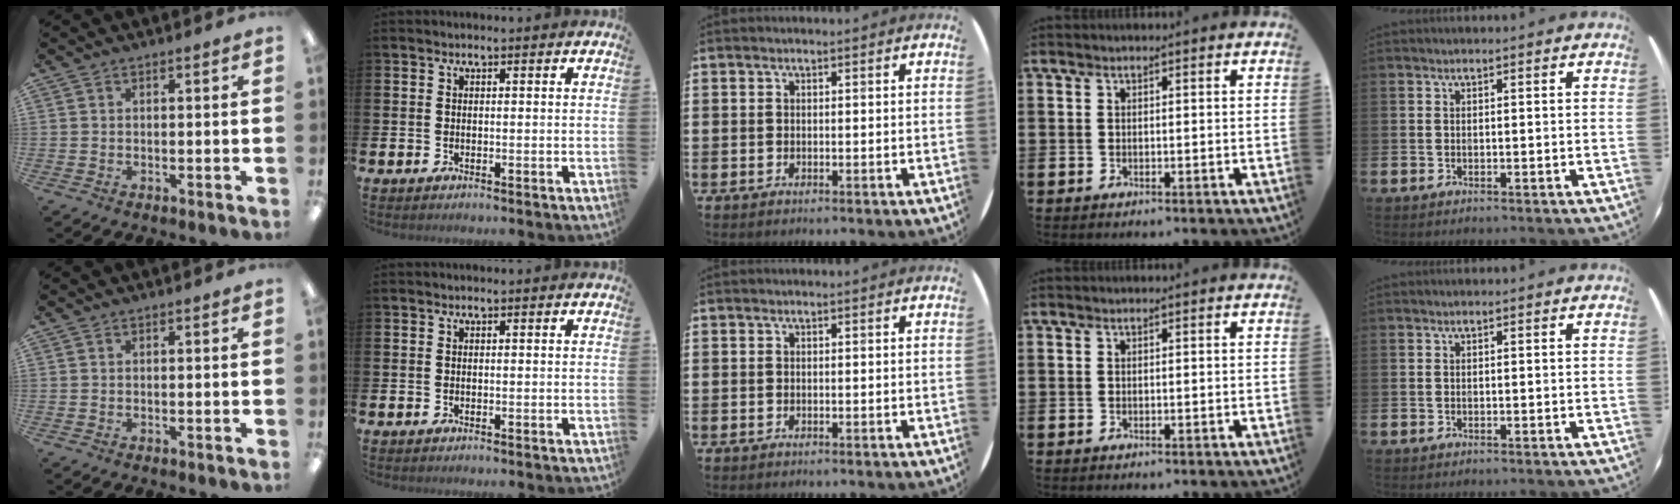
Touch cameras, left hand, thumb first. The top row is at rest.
{}